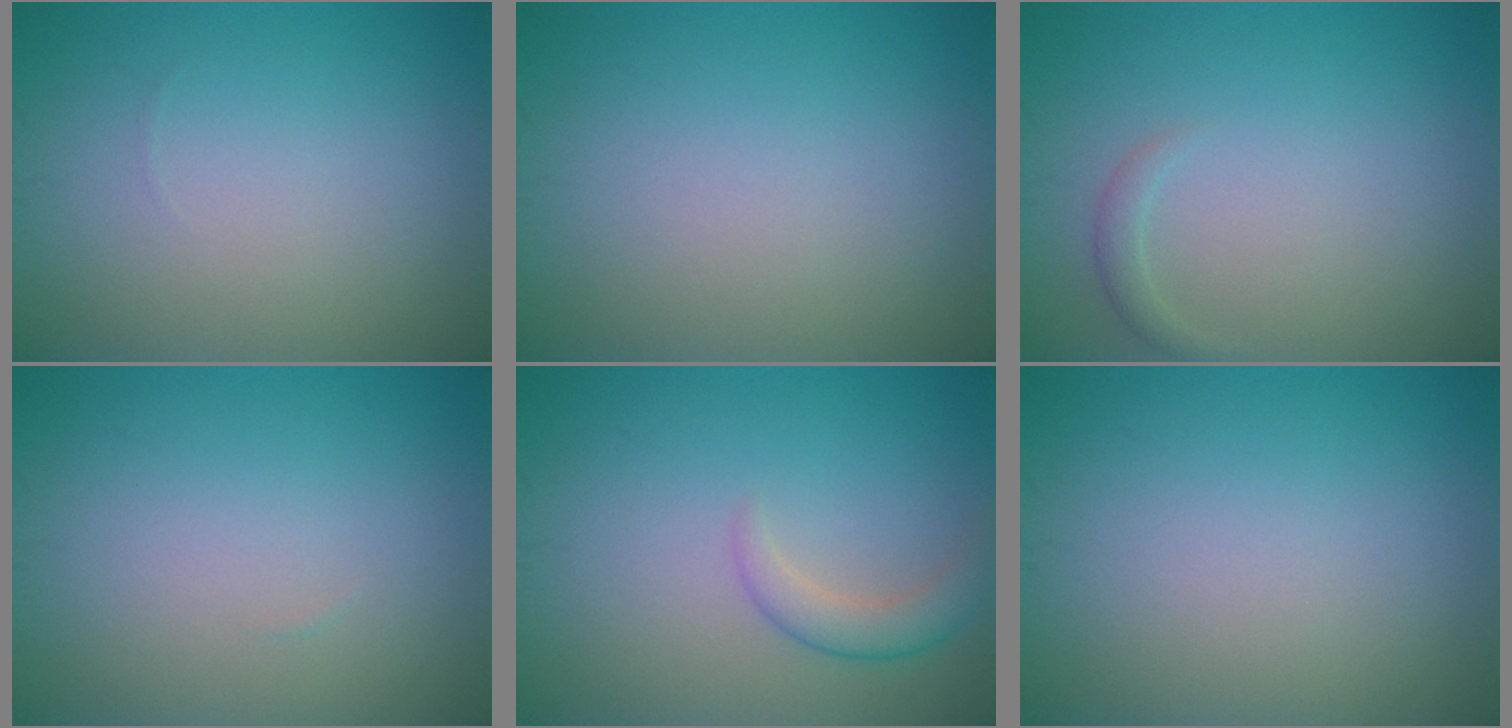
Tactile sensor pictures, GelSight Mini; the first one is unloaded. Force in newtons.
{"total": 0.0}
{"total": 1.0, "press": 1.0, "slide": 0.0}
{"total": 0.0}
{"total": 2.3, "press": 2.3, "slide": 0.1}
{"total": 0.0}